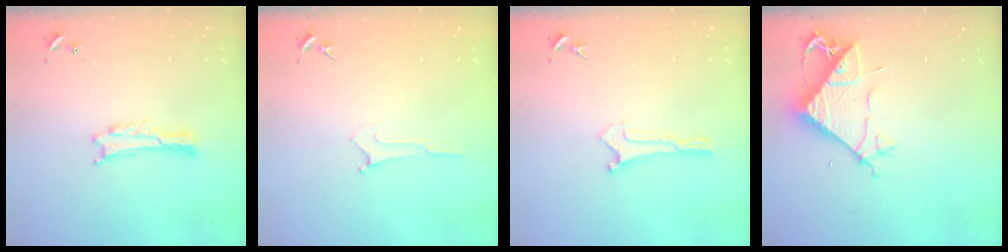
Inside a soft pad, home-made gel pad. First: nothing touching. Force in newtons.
{"total": 0.0}
{"total": 0.0}
{"total": 7.2, "press": 7.1, "slide": 1.2}